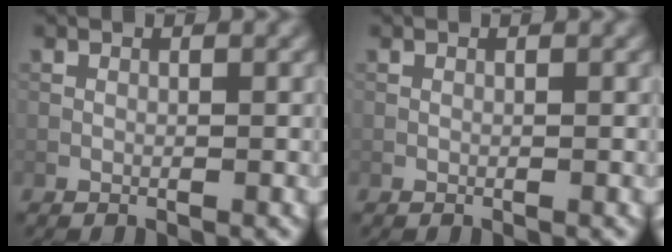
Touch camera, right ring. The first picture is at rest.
{"total": 0.0}